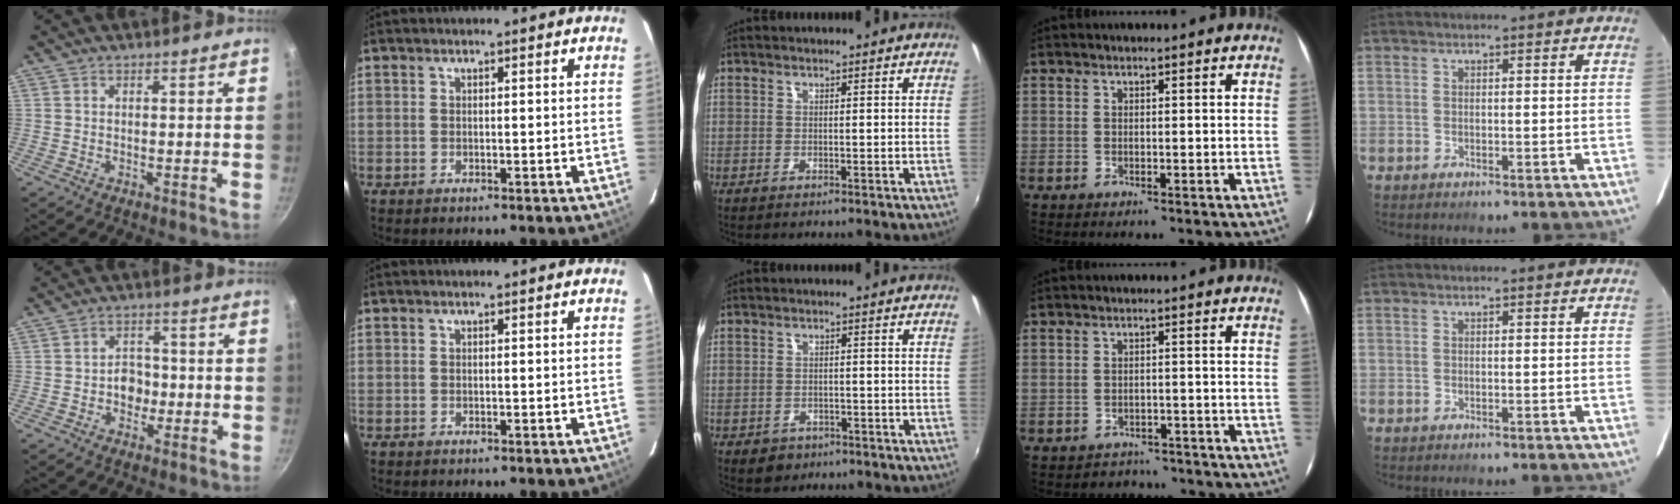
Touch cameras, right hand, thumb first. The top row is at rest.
{"thumb": {"total": 4.7, "force": [-1.1, 3.8, 2.5], "torque": [-0.004, 0.013, -0.020]}, "middle": {"total": 3.6, "force": [-1.9, 2.8, 1.2], "torque": [-0.029, -0.006, -0.023]}, "ring": {"total": 6.4, "force": [-5.6, 3.0, 0.7], "torque": [-0.013, 0.019, -0.069]}}